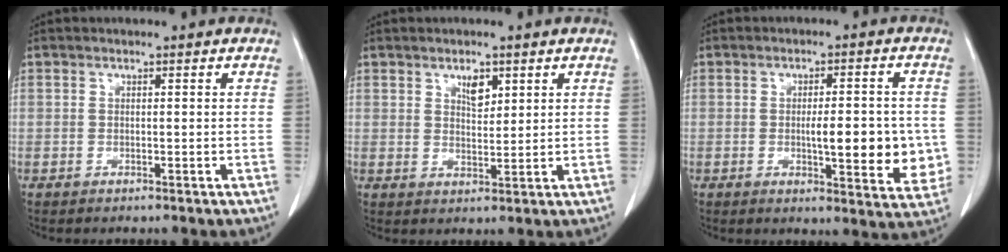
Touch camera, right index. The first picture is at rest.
{"total": 3.2, "force": [1.8, 1.5, 2.1], "torque": [-0.036, -0.003, 0.035]}
{"total": 10.1, "force": [-1.1, 2.8, 9.7], "torque": [-0.122, -0.006, -0.008]}